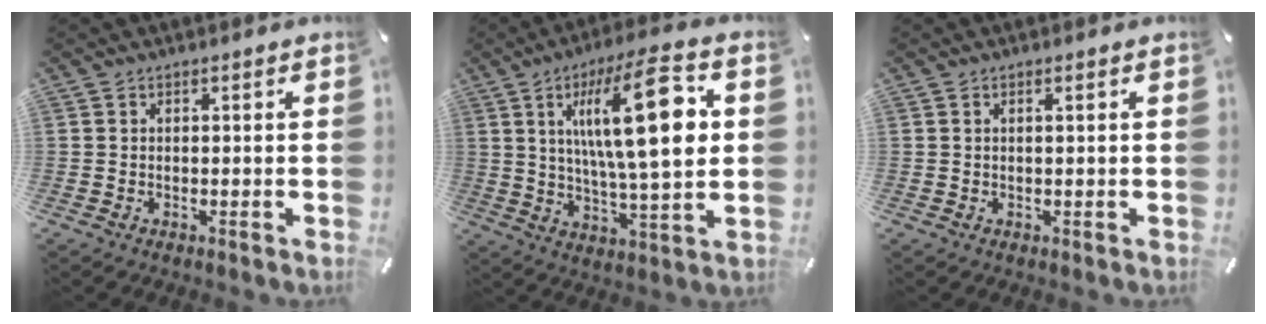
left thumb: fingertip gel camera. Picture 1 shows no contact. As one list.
[{"total": 21.7, "force": [5.8, 5.7, 20.1], "torque": [-0.348, -0.011, 0.073]}, {"total": 1.2, "force": [0.2, 0.1, 1.2], "torque": [-0.022, -0.002, 0.002]}]